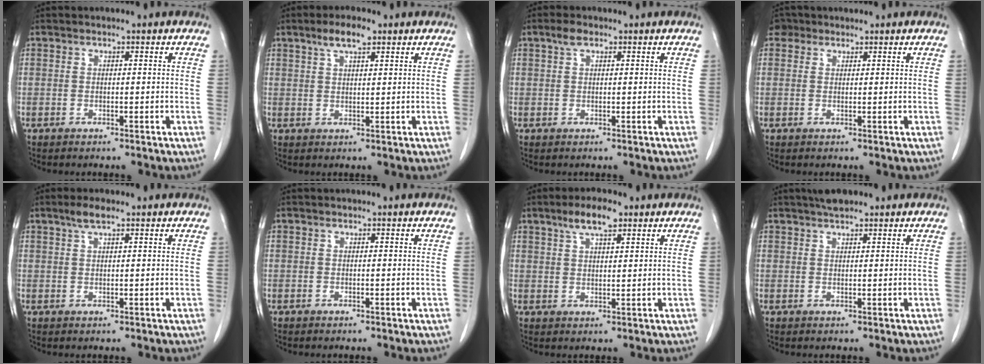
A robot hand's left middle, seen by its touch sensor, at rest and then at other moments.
{"total": 4.2, "force": [2.8, 1.0, 3.0], "torque": [-0.063, 0.007, 0.051]}
{"total": 1.7, "force": [1.1, 0.8, 1.1], "torque": [-0.025, 0.010, 0.020]}
{"total": 2.0, "force": [1.4, 1.5, 0.1], "torque": [0.001, 0.010, 0.022]}
{"total": 2.5, "force": [1.8, 0.4, 1.7], "torque": [-0.040, 0.006, 0.035]}
{"total": 0.0}
{"total": 5.4, "force": [3.5, 1.4, 3.8], "torque": [-0.076, 0.008, 0.062]}
{"total": 3.0, "force": [2.4, 0.7, 1.6], "torque": [-0.032, 0.010, 0.042]}